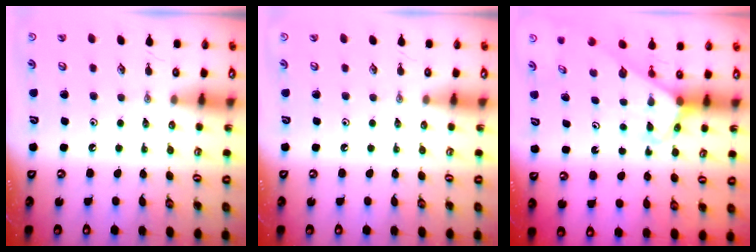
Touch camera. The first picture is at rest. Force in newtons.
{"total": 0.0}
{"total": 3.2, "press": 3.2, "slide": 0.3}